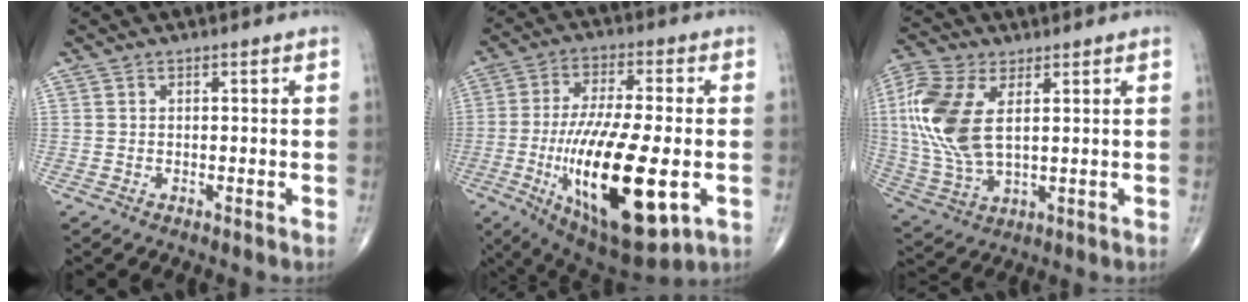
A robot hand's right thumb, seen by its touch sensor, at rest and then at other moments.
{"total": 23.6, "force": [-5.4, 8.0, 21.6], "torque": [-0.414, -0.021, -0.074]}
{"total": 15.3, "force": [3.4, 8.0, 12.6], "torque": [-0.296, -0.004, 0.071]}